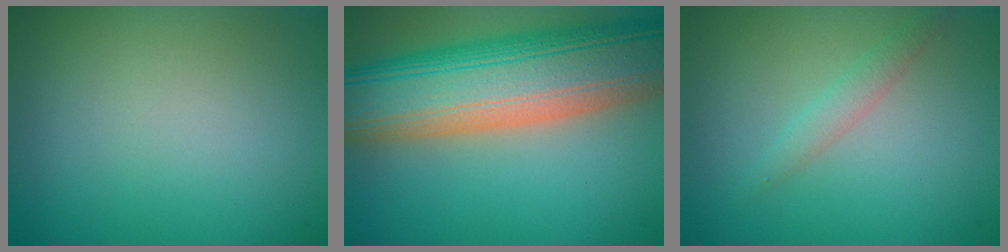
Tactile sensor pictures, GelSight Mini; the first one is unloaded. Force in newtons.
{"total": 14.2, "press": 14.1, "slide": 1.0}
{"total": 1.4, "press": 1.4, "slide": 0.0}